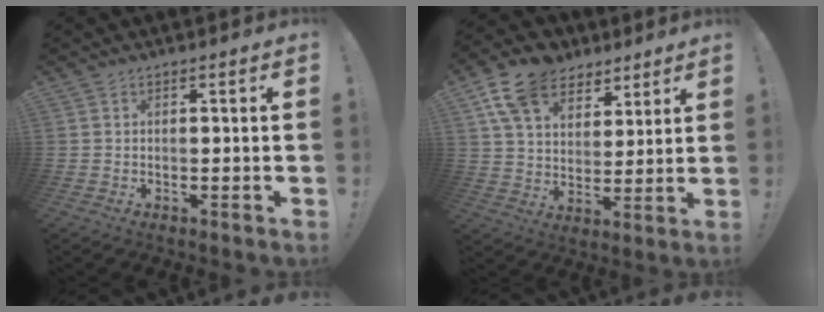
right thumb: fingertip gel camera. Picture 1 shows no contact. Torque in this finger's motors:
{"motor_torque": [0.49, 0.55, 0.49, 0.04, 0.39]}